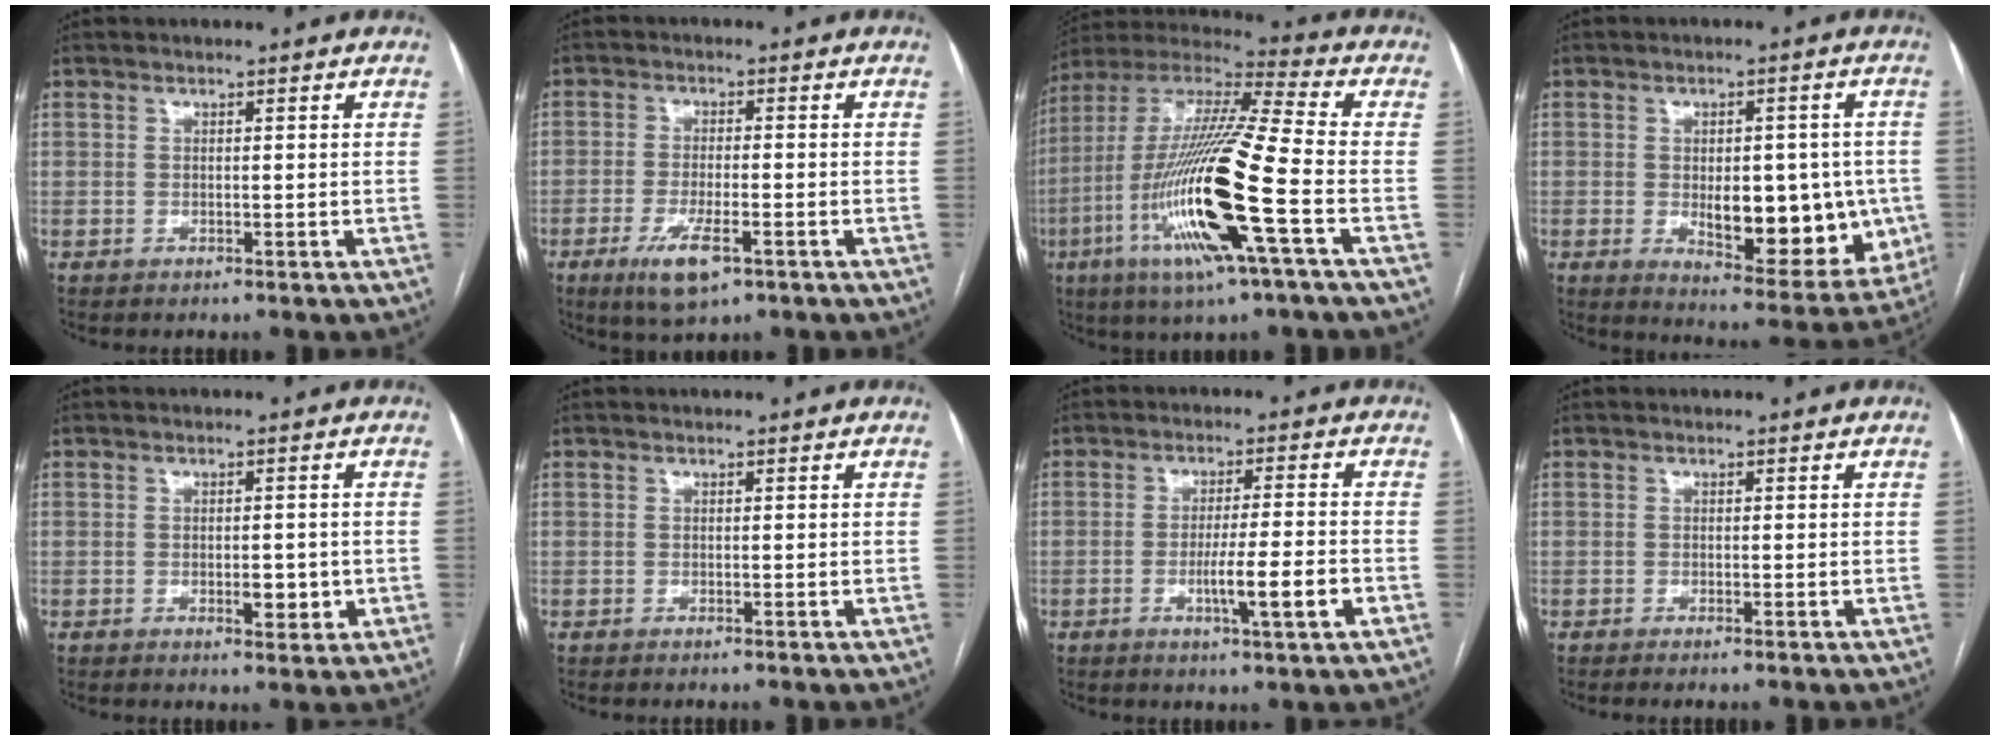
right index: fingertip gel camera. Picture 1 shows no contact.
{"total": 6.8, "force": [-3.5, 1.6, 5.7], "torque": [-0.111, -0.013, -0.055]}
{"total": 22.0, "force": [-6.5, 0.6, 21.0], "torque": [-0.443, -0.025, -0.129]}
{"total": 15.1, "force": [-2.2, 6.6, 13.4], "torque": [-0.166, 0.001, -0.007]}
{"total": 3.3, "force": [-0.8, 1.2, 2.9], "torque": [-0.042, -0.001, -0.007]}
{"total": 0.0}
{"total": 7.6, "force": [-2.6, -0.4, 7.1], "torque": [-0.115, -0.009, -0.043]}
{"total": 0.8, "force": [-0.6, -0.2, 0.5], "torque": [-0.010, -0.001, -0.010]}